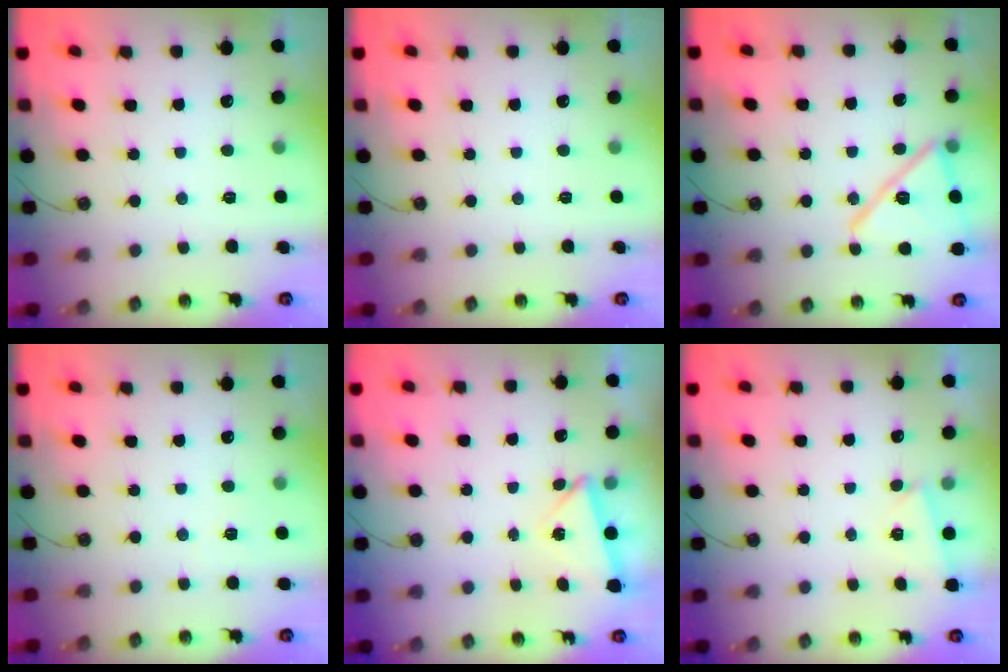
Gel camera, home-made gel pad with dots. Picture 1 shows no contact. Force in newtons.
{"total": 0.0}
{"total": 17.2, "press": 17.2, "slide": 0.4}
{"total": 2.8, "press": 2.7, "slide": 0.9}
{"total": 2.9, "press": 2.7, "slide": 1.2}
{"total": 2.5, "press": 1.5, "slide": 2.0}